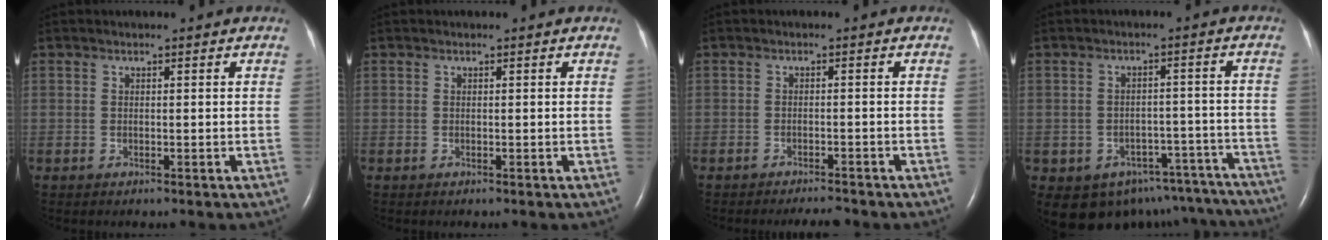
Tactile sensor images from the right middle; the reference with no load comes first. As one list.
[{"total": 0.0}, {"total": 3.0, "force": [-2.9, 0.2, 0.9], "torque": [-0.017, -0.009, -0.042]}, {"total": 14.8, "force": [-11.9, 8.1, 3.6], "torque": [-0.039, 0.039, -0.128]}]